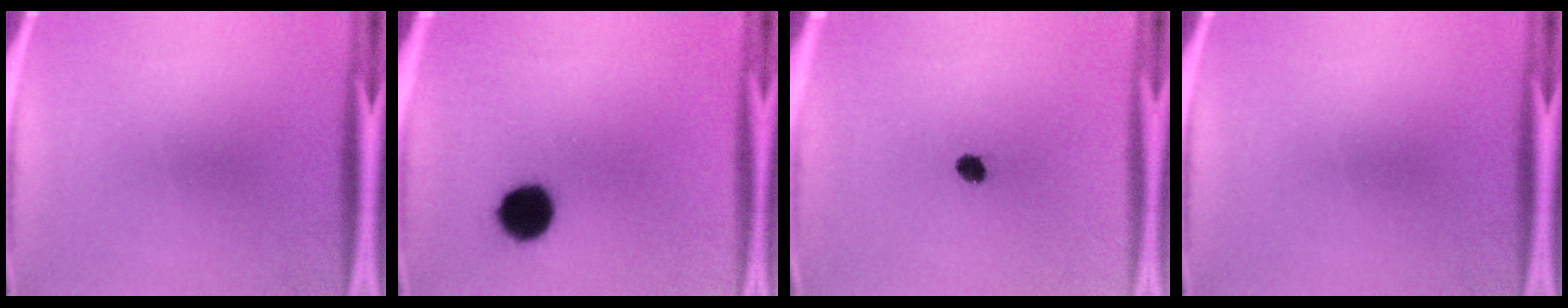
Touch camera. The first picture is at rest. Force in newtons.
{"total": 9.7}
{"total": 2.4}
{"total": 0.0}